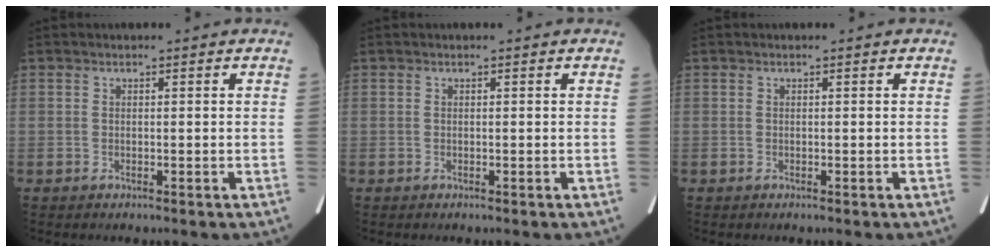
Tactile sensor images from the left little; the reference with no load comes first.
{"total": 0.0}
{"total": 0.0}